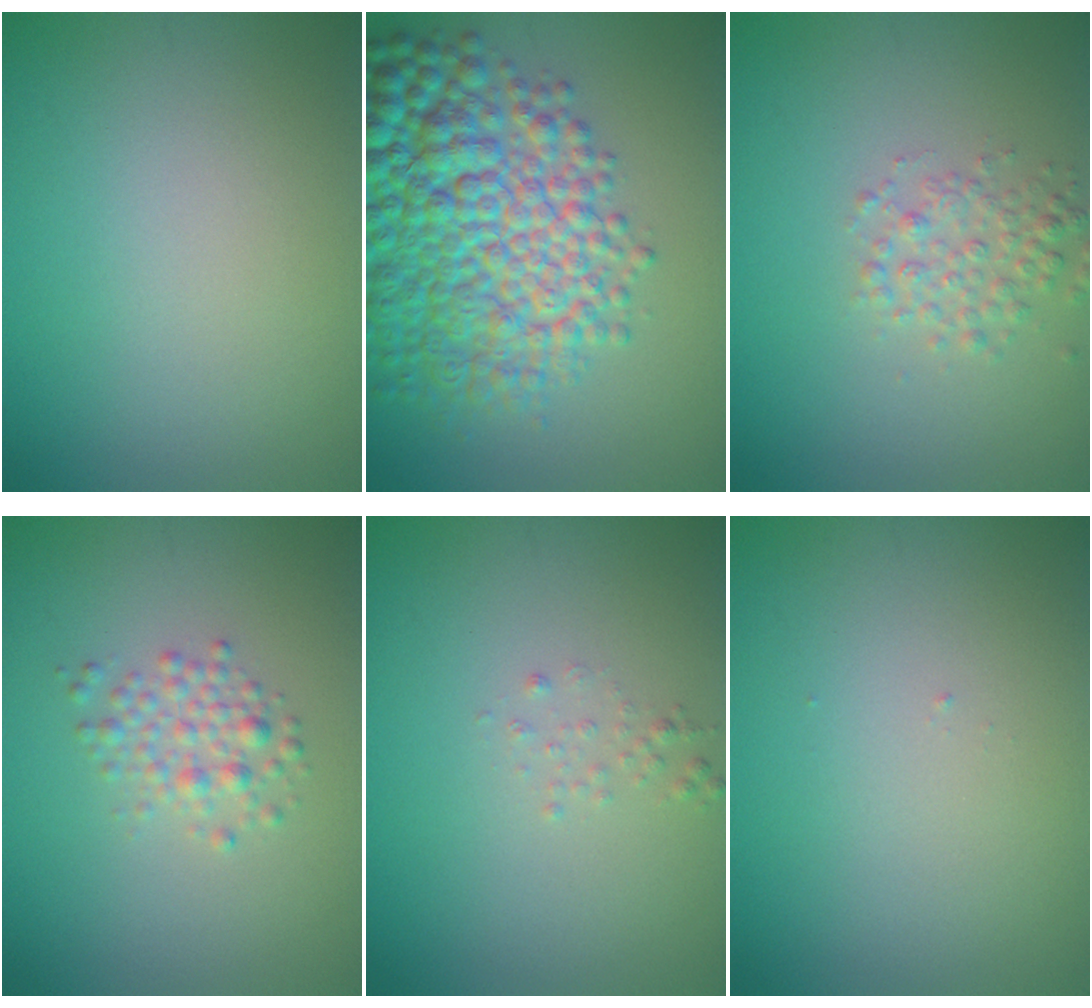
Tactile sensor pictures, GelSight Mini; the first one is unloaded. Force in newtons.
{"total": 10.6, "press": 10.6, "slide": 0.2}
{"total": 2.4, "press": 2.4, "slide": 0.1}
{"total": 2.2, "press": 2.2, "slide": 0.1}
{"total": 0.8, "press": 0.8, "slide": 0.1}
{"total": 0.0}